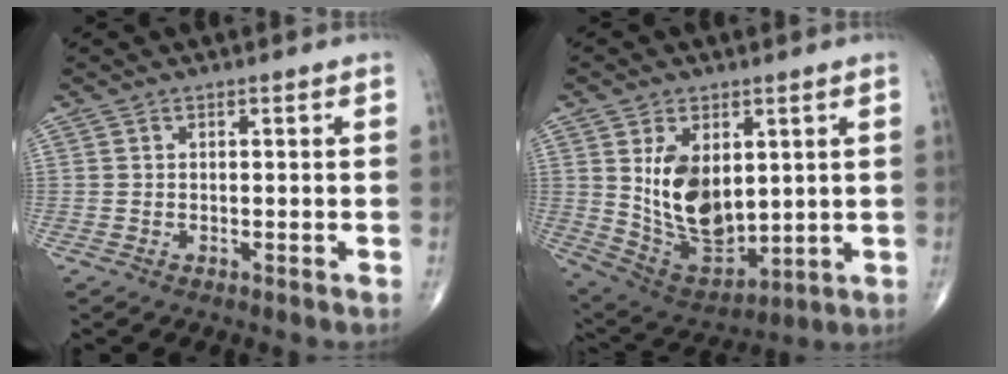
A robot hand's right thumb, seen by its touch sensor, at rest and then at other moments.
{"total": 14.6, "force": [2.6, 8.9, 11.2], "torque": [-0.168, -0.022, 0.073]}